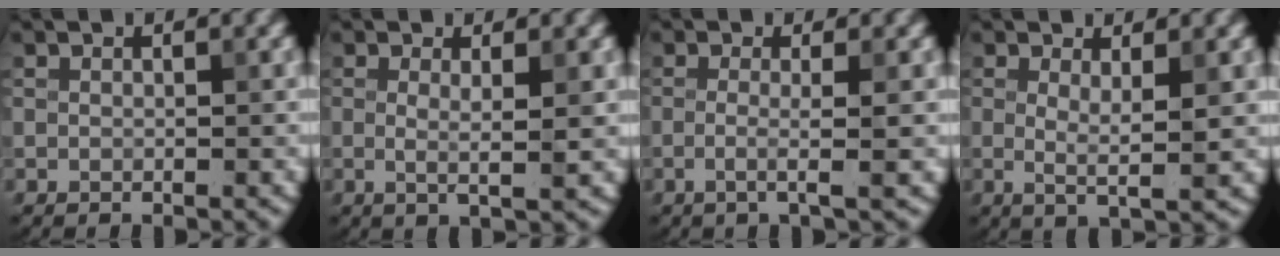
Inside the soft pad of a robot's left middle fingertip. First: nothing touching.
{"total": 2.2, "force": [0.2, 0.3, 2.2], "torque": [-0.035, -0.008, 0.000]}
{"total": 2.4, "force": [-0.3, 0.6, 2.3], "torque": [-0.037, -0.007, -0.014]}
{"total": 2.6, "force": [0.4, 0.4, 2.6], "torque": [-0.044, -0.012, 0.006]}